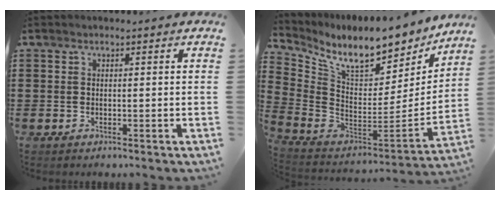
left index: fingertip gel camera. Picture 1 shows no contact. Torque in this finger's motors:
{"motor_torque": [1.06, -1.08, 0.80, 0.14]}